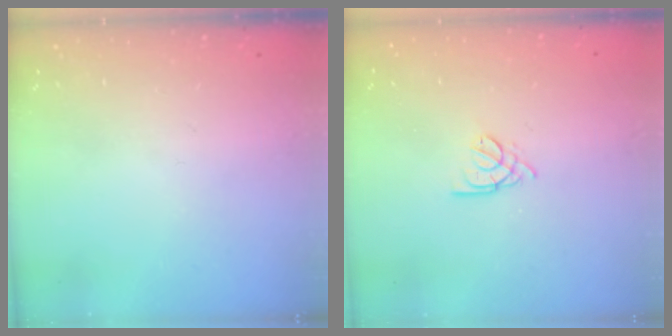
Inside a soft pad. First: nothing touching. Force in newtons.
{"total": 2.6, "press": 2.6, "slide": 0.6}